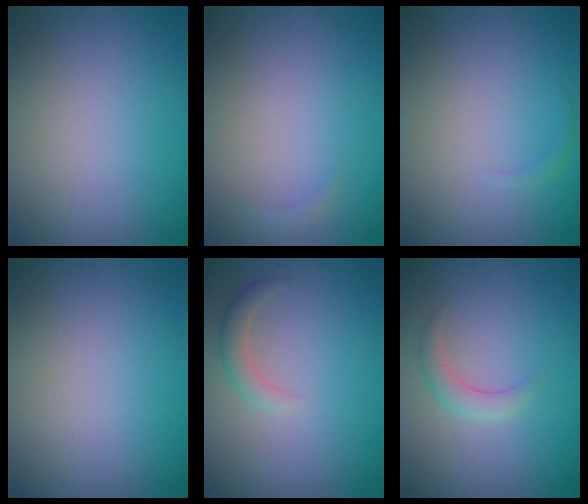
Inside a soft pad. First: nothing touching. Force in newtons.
{"total": 0.6, "press": 0.6, "slide": 0.0}
{"total": 0.6, "press": 0.6, "slide": 0.1}
{"total": 0.0}
{"total": 1.6, "press": 1.6, "slide": 0.1}
{"total": 1.7, "press": 1.7, "slide": 0.0}